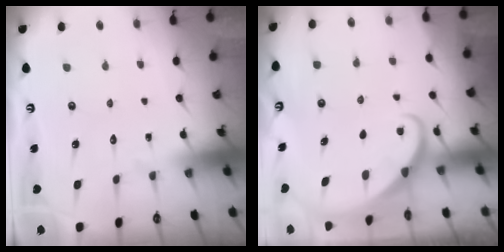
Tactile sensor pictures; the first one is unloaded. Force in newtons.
{"total": 1.9, "press": 1.9, "slide": 0.2}